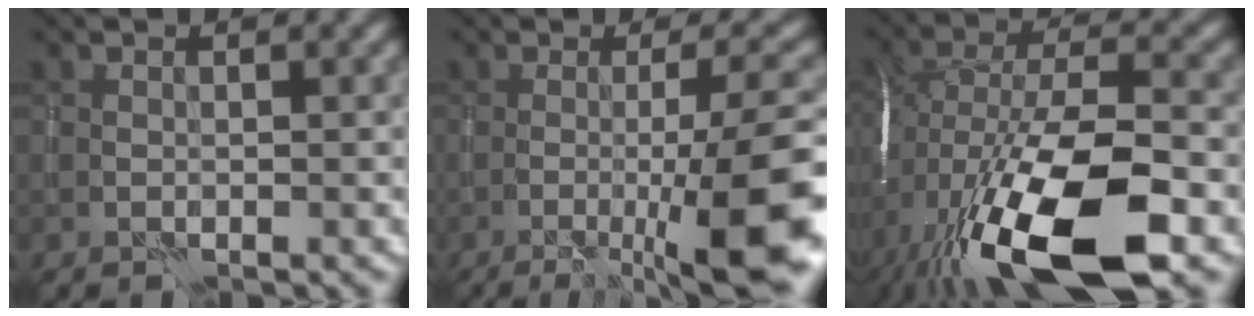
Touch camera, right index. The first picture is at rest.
{"total": 11.2, "force": [-2.6, 2.3, 10.7], "torque": [-0.128, -0.005, -0.033]}
{"total": 16.9, "force": [-7.6, 6.5, 13.6], "torque": [-0.262, -0.019, -0.138]}